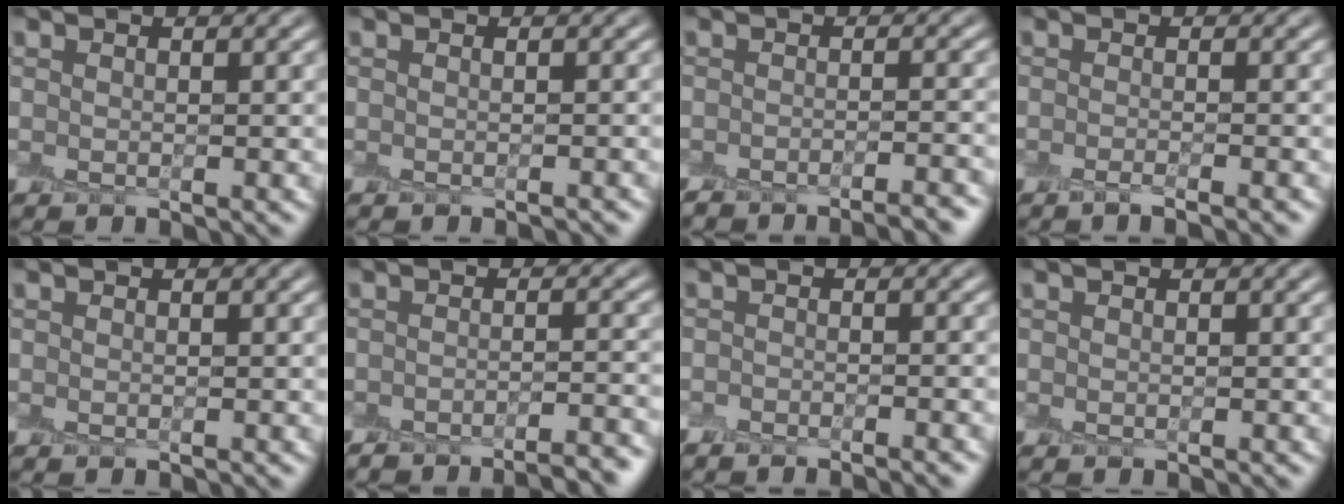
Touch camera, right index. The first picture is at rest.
{"total": 1.0, "force": [-0.7, 0.3, 0.7], "torque": [-0.004, 0.000, -0.013]}
{"total": 4.0, "force": [-3.6, 0.6, 1.7], "torque": [-0.022, 0.008, -0.049]}
{"total": 2.2, "force": [-1.3, 0.5, 1.7], "torque": [-0.010, -0.003, -0.025]}
{"total": 0.0}
{"total": 4.7, "force": [-4.0, 0.8, 2.3], "torque": [-0.029, 0.006, -0.057]}
{"total": 2.5, "force": [-2.1, 0.4, 1.2], "torque": [-0.015, 0.004, -0.031]}
{"total": 0.0}